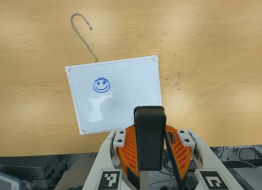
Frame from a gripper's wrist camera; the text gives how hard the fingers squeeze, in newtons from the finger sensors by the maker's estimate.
{"total": 6.2, "left": 5.2, "right": 7.2}